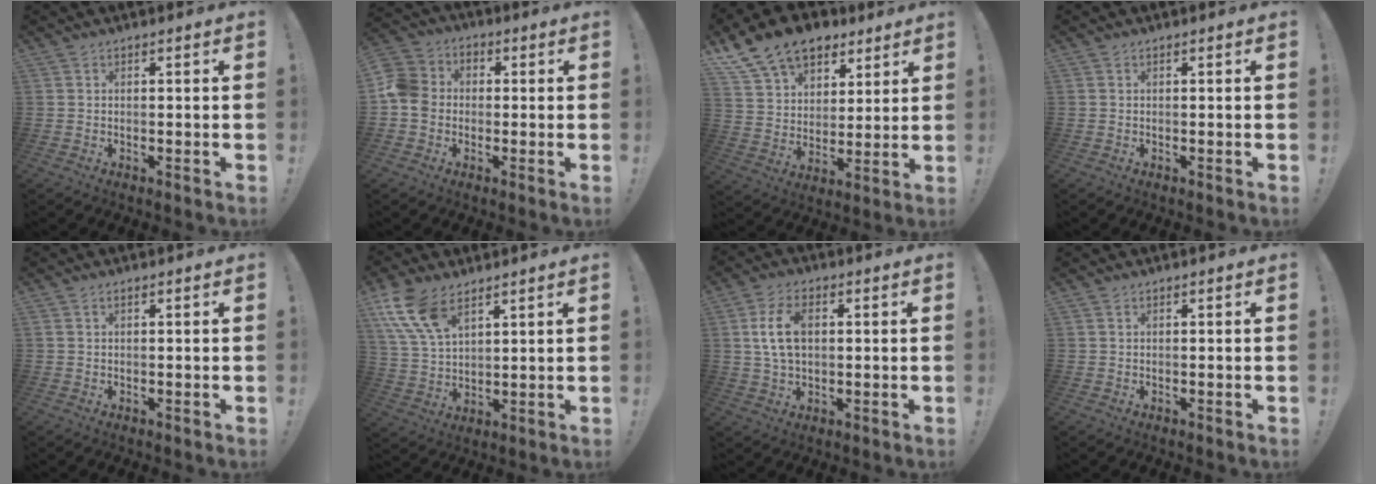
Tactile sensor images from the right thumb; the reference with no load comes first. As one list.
[{"total": 8.5, "force": [-1.9, 7.4, 3.6], "torque": [-0.072, 0.031, -0.032]}, {"total": 15.5, "force": [10.4, 10.1, 5.5], "torque": [-0.099, -0.061, 0.198]}, {"total": 0.0}, {"total": 0.8, "force": [0.3, 0.5, 0.6], "torque": [-0.021, 0.005, 0.008]}, {"total": 12.3, "force": [7.6, 6.3, 7.4], "torque": [-0.154, -0.028, 0.149]}, {"total": 9.8, "force": [1.9, 6.0, 7.4], "torque": [-0.136, -0.002, 0.032]}, {"total": 0.0}]